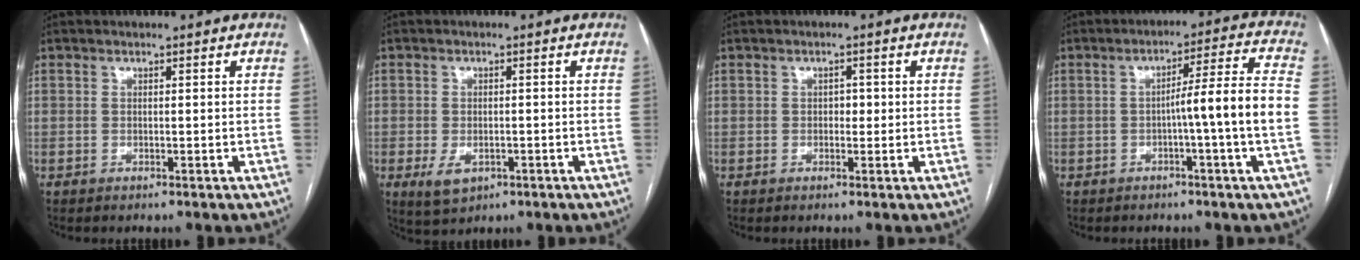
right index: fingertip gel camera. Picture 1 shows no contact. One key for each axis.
{"total": 4.0, "fx": -1.6, "fy": 2.6, "fz": 2.6, "tx": -0.049, "ty": -0.004, "tz": -0.016}
{"total": 1.4, "fx": 0.0, "fy": 1.0, "fz": 1.0, "tx": -0.010, "ty": 0.004, "tz": -0.002}
{"total": 9.1, "fx": -1.8, "fy": -1.7, "fz": 8.7, "tx": -0.129, "ty": 0.013, "tz": -0.027}